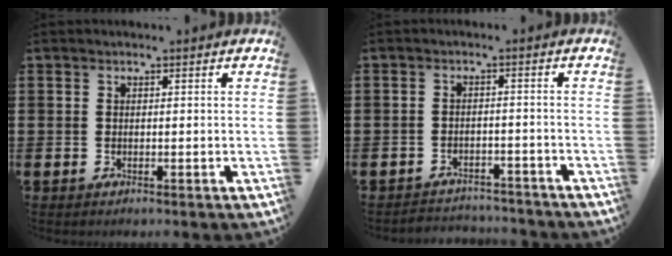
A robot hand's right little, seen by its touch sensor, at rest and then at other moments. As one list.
[{"total": 2.4, "force": [-2.4, 0.1, -0.4], "torque": [-0.003, 0.004, -0.054]}]